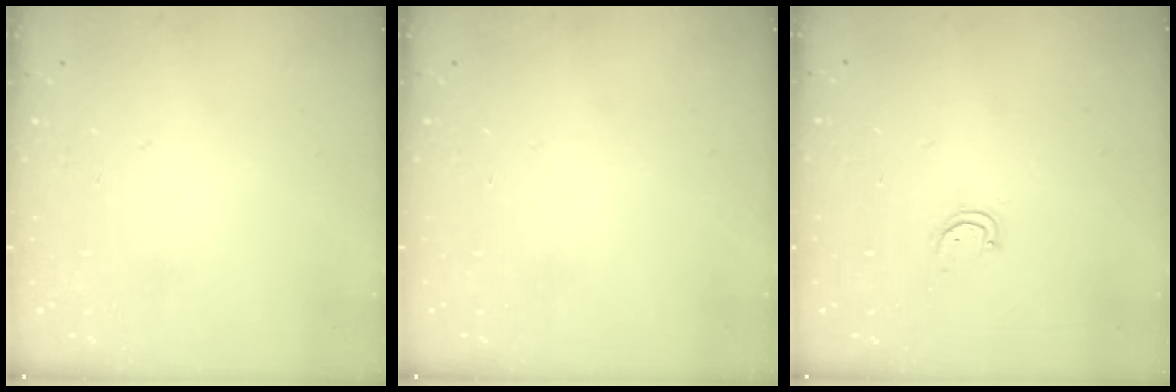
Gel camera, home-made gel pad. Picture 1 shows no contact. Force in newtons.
{"total": 0.0}
{"total": 2.7, "press": 2.6, "slide": 0.3}